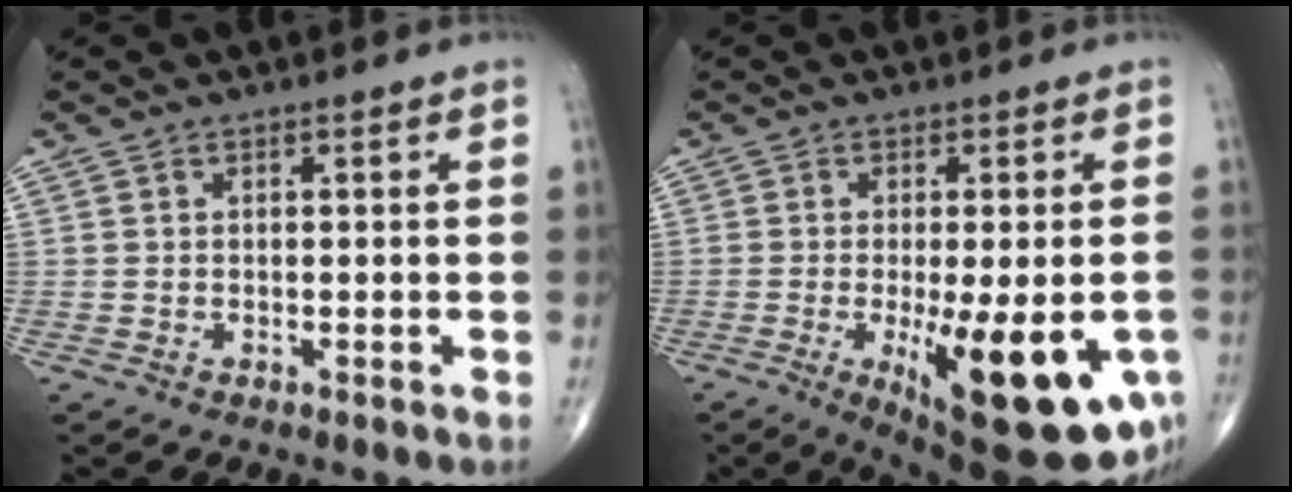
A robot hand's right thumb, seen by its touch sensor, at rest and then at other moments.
{"total": 19.3, "force": [-5.8, 6.2, 17.3], "torque": [-0.202, -0.023, -0.061]}